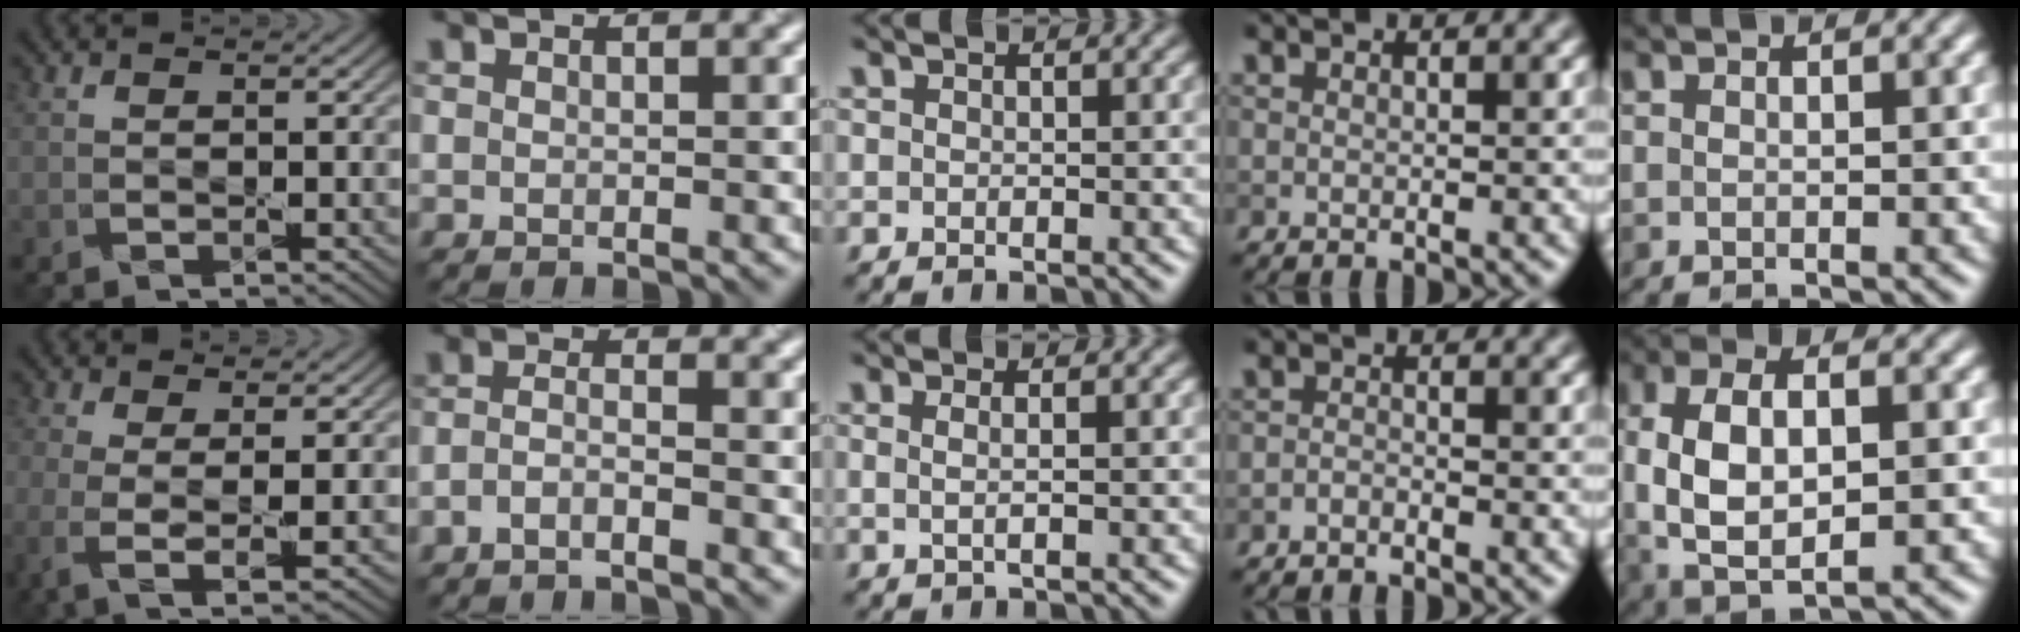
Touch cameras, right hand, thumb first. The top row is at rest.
{"thumb": {"total": 4.8, "force": [0.0, 1.1, 4.6], "torque": [-0.095, -0.007, -0.003]}, "index": {"total": 1.8, "force": [-1.4, 0.3, 1.1], "torque": [-0.025, -0.002, -0.033]}, "middle": {"total": 1.5, "force": [0.5, 0.6, 1.3], "torque": [-0.012, -0.007, -0.003]}, "ring": {"total": 0.8, "force": [-0.7, 0.2, 0.3], "torque": [-0.006, 0.001, -0.017]}, "little": {"total": 8.4, "force": [-0.1, 4.3, 7.2], "torque": [-0.146, 0.000, -0.003]}}